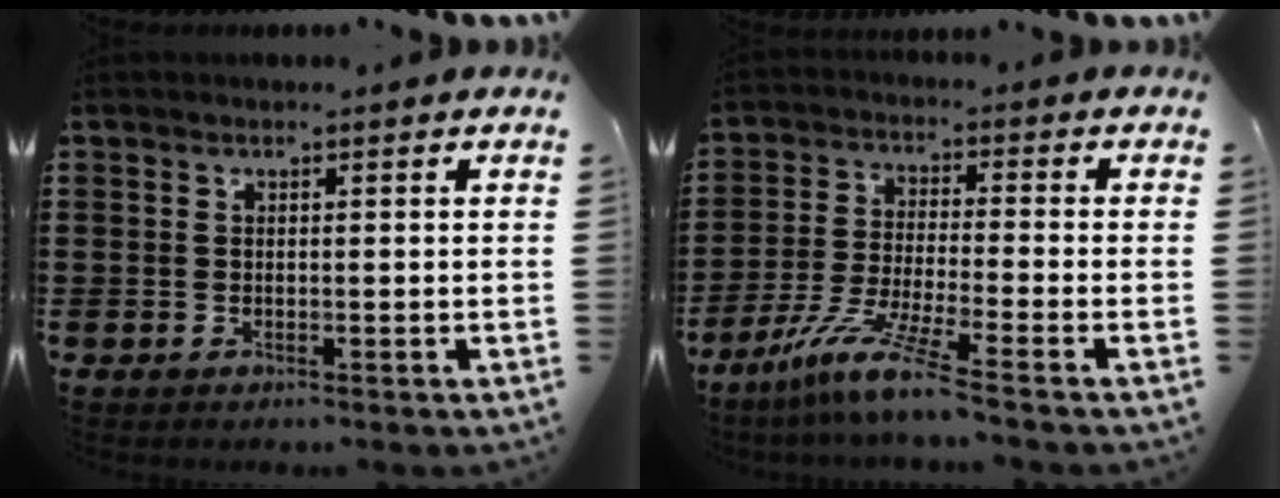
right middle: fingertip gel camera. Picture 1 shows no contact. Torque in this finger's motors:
{"motor_torque": [2.04, -0.10, 0.22, 0.18]}